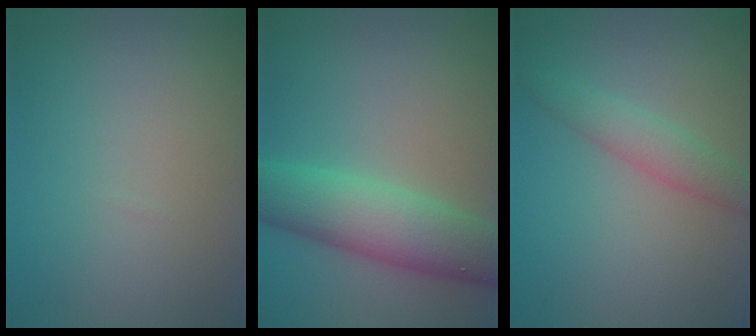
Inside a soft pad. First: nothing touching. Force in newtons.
{"total": 6.9, "press": 6.9, "slide": 0.1}
{"total": 2.7, "press": 2.7, "slide": 0.0}